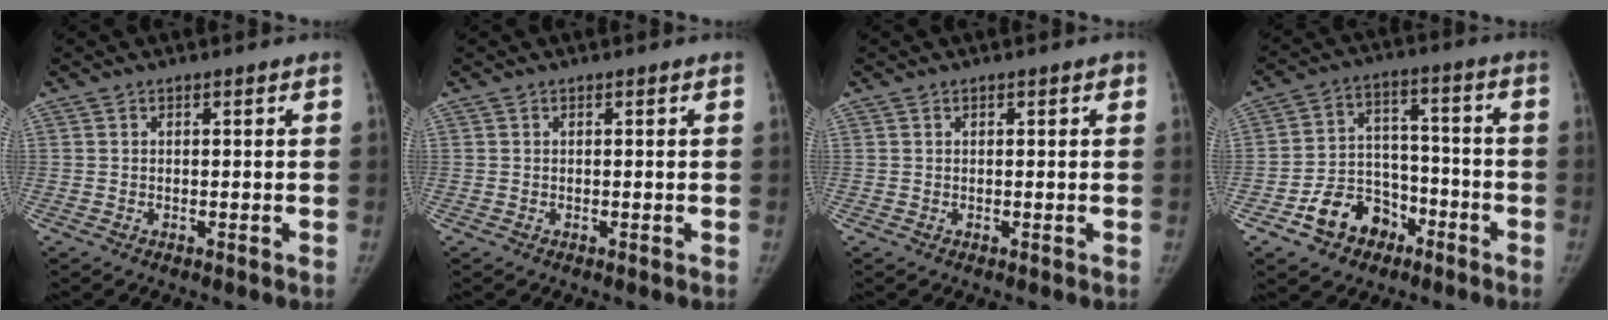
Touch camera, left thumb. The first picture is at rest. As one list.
[{"total": 0.0}, {"total": 0.6, "force": [0.3, 0.2, 0.5], "torque": [-0.003, 0.004, 0.002]}, {"total": 11.4, "force": [-6.3, 8.3, 4.6], "torque": [-0.040, 0.062, -0.102]}]